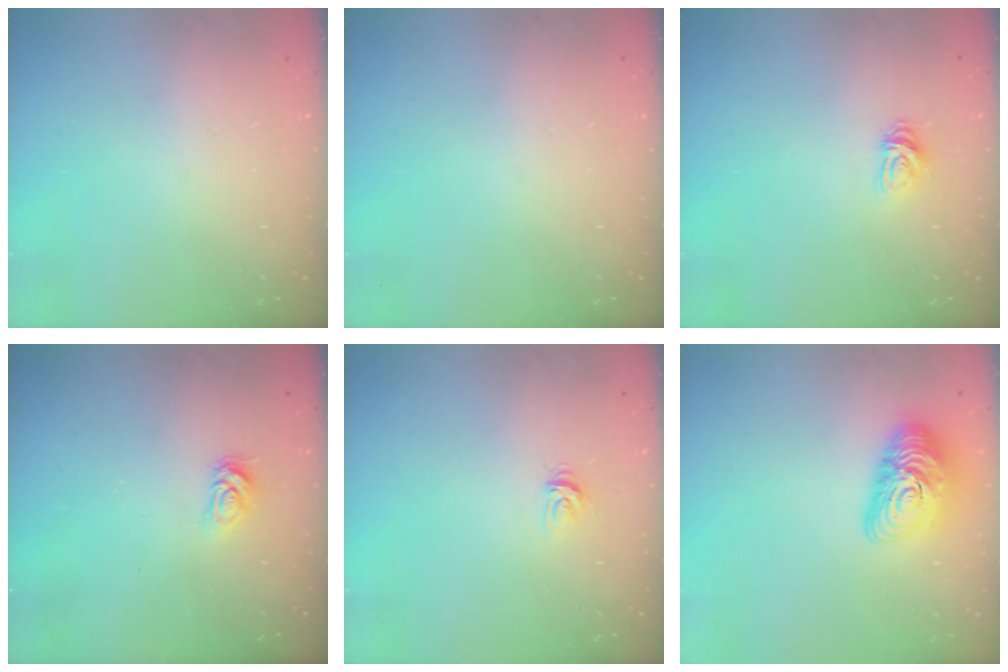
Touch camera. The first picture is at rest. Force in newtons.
{"total": 0.0}
{"total": 5.6, "press": 5.6, "slide": 0.7}
{"total": 5.1, "press": 5.1, "slide": 0.6}
{"total": 3.4, "press": 3.4, "slide": 0.4}
{"total": 14.7, "press": 14.7, "slide": 1.2}